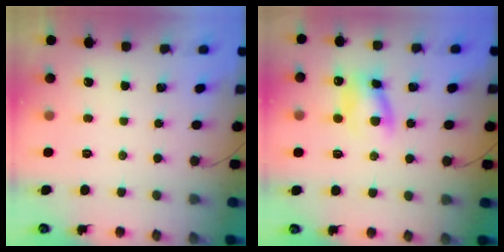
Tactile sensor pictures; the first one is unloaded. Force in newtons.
{"total": 8.1, "press": 8.0, "slide": 1.3}